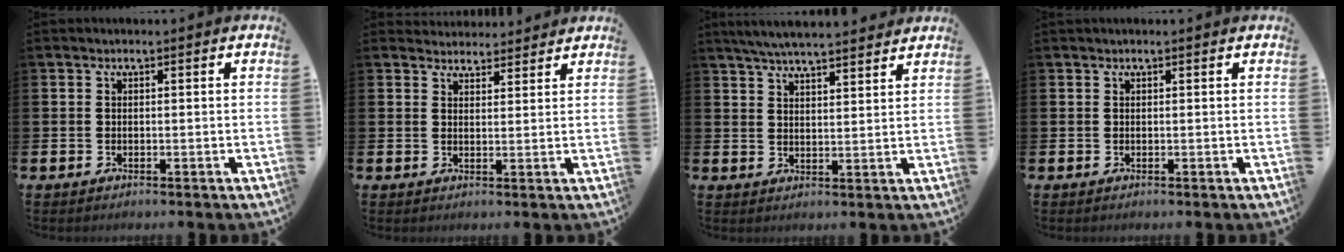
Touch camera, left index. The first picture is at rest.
{"total": 3.3, "force": [3.2, 0.9, -0.3], "torque": [0.001, -0.016, 0.058]}
{"total": 5.6, "force": [5.4, 0.3, 1.3], "torque": [-0.044, -0.020, 0.100]}
{"total": 0.0}